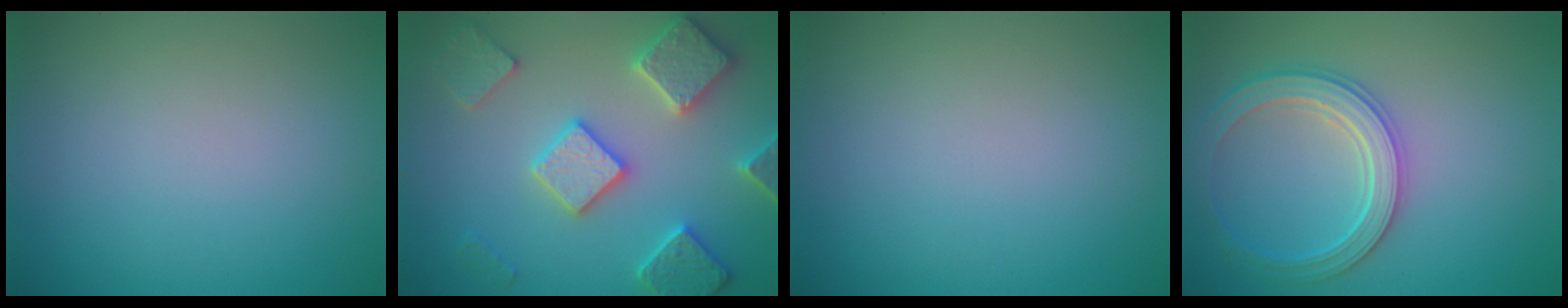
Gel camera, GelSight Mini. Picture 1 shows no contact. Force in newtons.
{"total": 5.8, "press": 5.6, "slide": 1.3}
{"total": 0.0}
{"total": 4.1, "press": 4.0, "slide": 1.1}